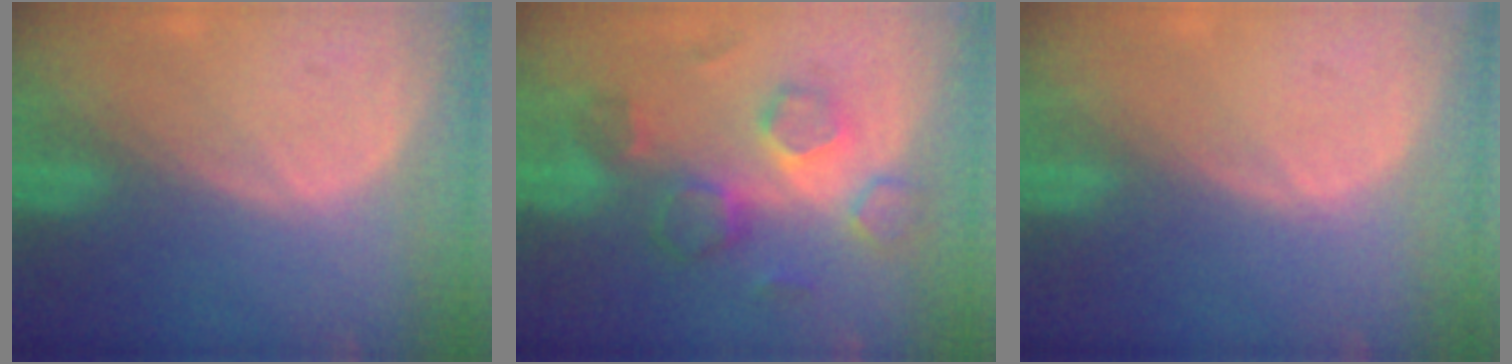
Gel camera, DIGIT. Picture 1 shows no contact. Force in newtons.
{"total": 7.9, "press": 7.7, "slide": 2.1}
{"total": 0.0}